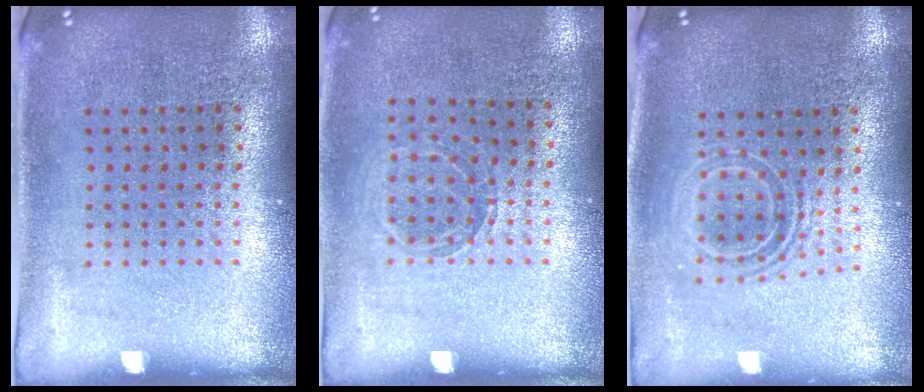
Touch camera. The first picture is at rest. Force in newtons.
{"total": 1.0, "press": 1.0, "slide": 0.1}
{"total": 1.8, "press": 1.3, "slide": 1.2}